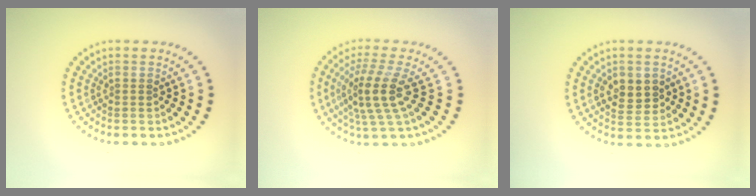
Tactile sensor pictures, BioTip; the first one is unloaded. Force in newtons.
{"total": 4.2, "press": 3.1, "slide": 2.8}
{"total": 2.9, "press": 2.9, "slide": 0.4}